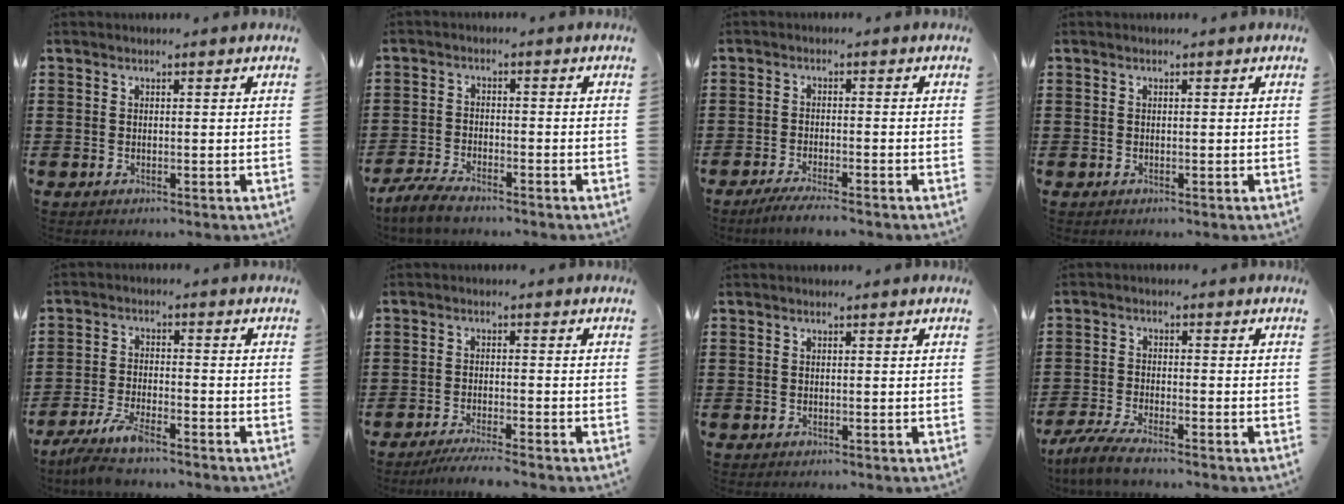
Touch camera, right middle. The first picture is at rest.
{"total": 3.9, "force": [-3.5, 0.6, 1.7], "torque": [-0.050, -0.005, -0.075]}
{"total": 2.8, "force": [-2.6, -0.3, 1.1], "torque": [-0.024, -0.005, -0.052]}
{"total": 0.0}
{"total": 5.3, "force": [-4.5, 0.6, 2.8], "torque": [-0.073, -0.012, -0.090]}
{"total": 3.2, "force": [-2.9, -0.4, 1.3], "torque": [-0.020, -0.003, -0.057]}
{"total": 0.0}
{"total": 4.2, "force": [-3.7, 0.1, 2.1], "torque": [-0.063, -0.013, -0.078]}